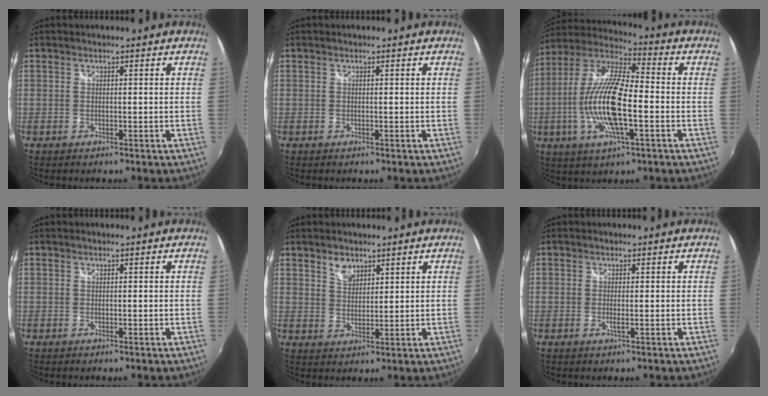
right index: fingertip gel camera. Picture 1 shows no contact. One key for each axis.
{"total": 0.0}
{"total": 17.2, "fx": -3.6, "fy": 4.8, "fz": 16.1, "tx": -0.319, "ty": -0.005, "tz": -0.077}
{"total": 0.0}
{"total": 3.6, "fx": 2.5, "fy": 2.1, "fz": 1.5, "tx": -0.020, "ty": 0.003, "tz": 0.045}
{"total": 1.0, "fx": -0.1, "fy": -0.1, "fz": 0.9, "tx": -0.019, "ty": -0.002, "tz": -0.004}